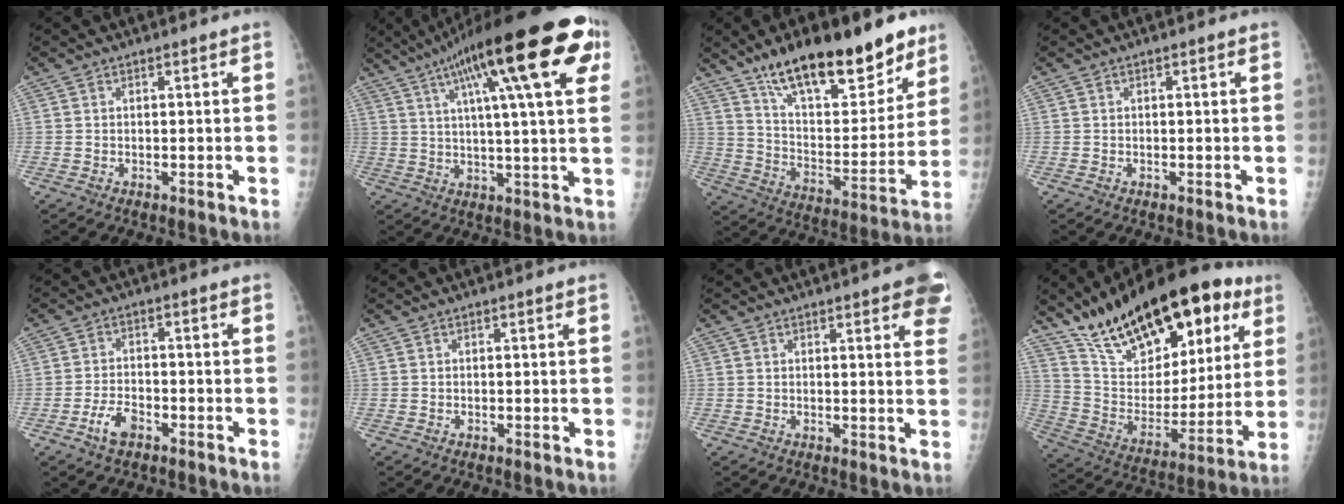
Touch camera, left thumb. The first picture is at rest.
{"total": 25.5, "force": [11.3, 5.7, 22.1], "torque": [-0.329, 0.010, 0.164]}
{"total": 24.3, "force": [16.6, 9.3, 15.0], "torque": [-0.187, -0.070, 0.269]}
{"total": 0.0}
{"total": 4.6, "force": [-2.8, 2.3, 2.9], "torque": [-0.054, 0.019, -0.050]}
{"total": 0.0}
{"total": 9.4, "force": [5.4, 2.4, 7.3], "torque": [-0.059, -0.011, 0.054]}
{"total": 29.1, "force": [17.0, 13.2, 19.5], "torque": [-0.272, -0.032, 0.280]}